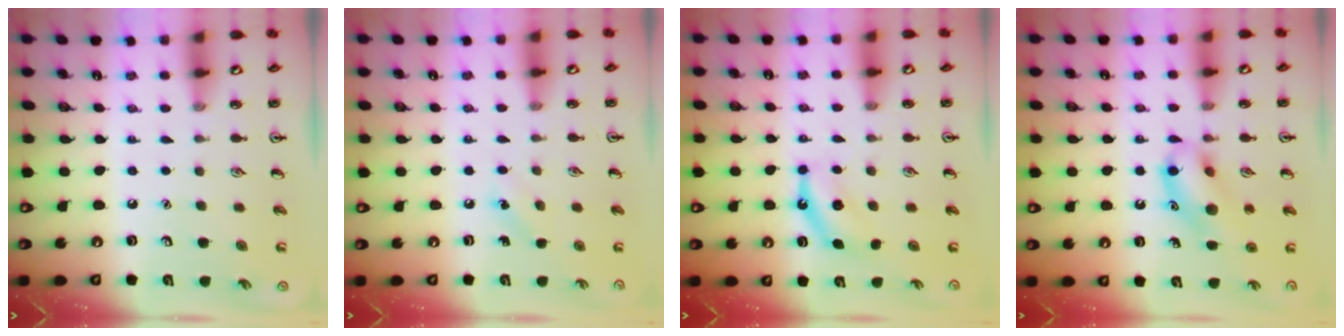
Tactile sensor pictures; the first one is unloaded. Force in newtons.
{"total": 6.3, "press": 6.0, "slide": 1.8}
{"total": 5.3, "press": 5.3, "slide": 0.7}
{"total": 12.8, "press": 12.6, "slide": 2.1}